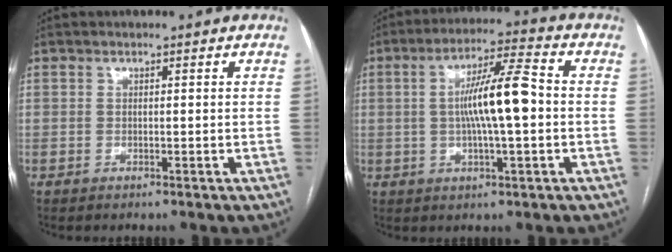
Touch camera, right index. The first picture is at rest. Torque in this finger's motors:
{"motor_torque": [1.73, 0.06, 0.66, 0.21]}